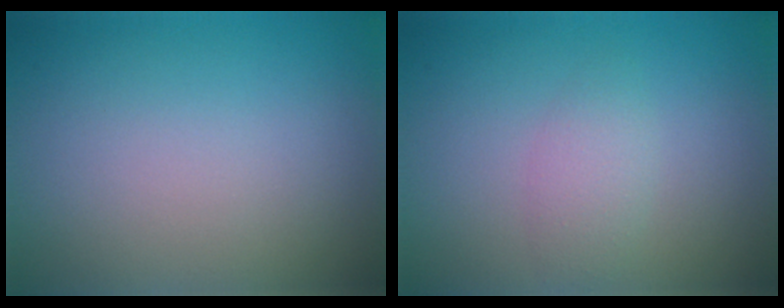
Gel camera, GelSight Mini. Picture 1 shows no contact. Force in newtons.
{"total": 1.8, "press": 1.8, "slide": 0.1}